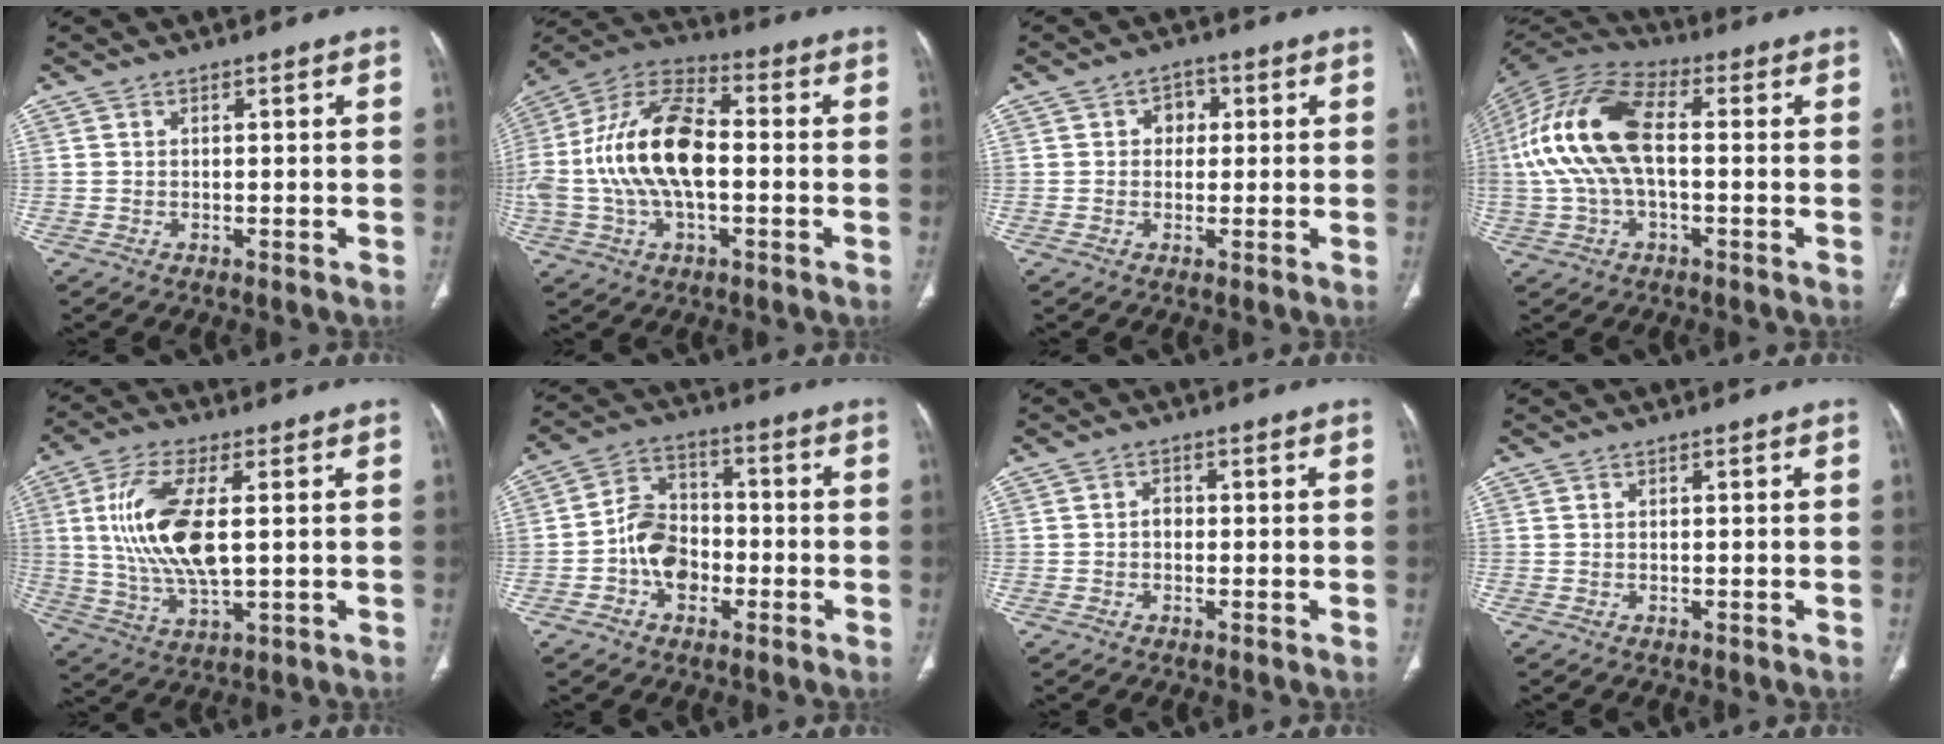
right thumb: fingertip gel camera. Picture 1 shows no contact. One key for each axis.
{"total": 20.0, "fx": -0.9, "fy": 10.4, "fz": 17.1, "tx": -0.356, "ty": 0.032, "tz": -0.021}
{"total": 3.5, "fx": 0.6, "fy": 2.9, "fz": 1.8, "tx": -0.003, "ty": 0.005, "tz": 0.003}
{"total": 17.5, "fx": 0.6, "fy": 8.8, "fz": 15.1, "tx": -0.323, "ty": 0.034, "tz": 0.007}
{"total": 14.8, "fx": 1.9, "fy": 5.9, "fz": 13.5, "tx": -0.284, "ty": -0.009, "tz": 0.043}
{"total": 9.5, "fx": -2.6, "fy": 7.1, "fz": 5.8, "tx": -0.078, "ty": 0.034, "tz": -0.057}
{"total": 1.4, "fx": -0.2, "fy": 1.1, "fz": 0.9, "tx": -0.007, "ty": 0.005, "tz": -0.008}
{"total": 0.0}